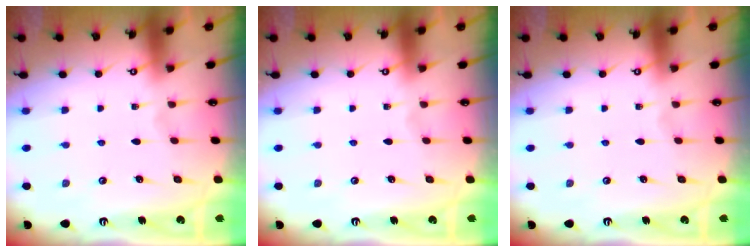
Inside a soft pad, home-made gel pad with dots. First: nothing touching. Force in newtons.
{"total": 0.0}
{"total": 0.0}